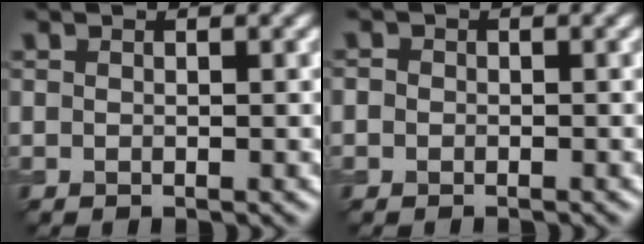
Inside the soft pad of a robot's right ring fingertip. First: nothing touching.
{"total": 1.0, "force": [-0.6, 0.8, 0.2], "torque": [0.005, 0.005, -0.012]}